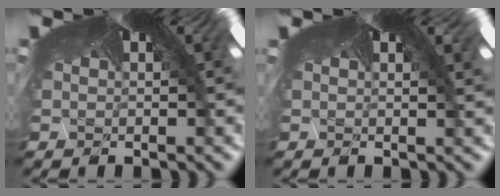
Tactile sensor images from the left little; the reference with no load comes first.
{"total": 0.0}